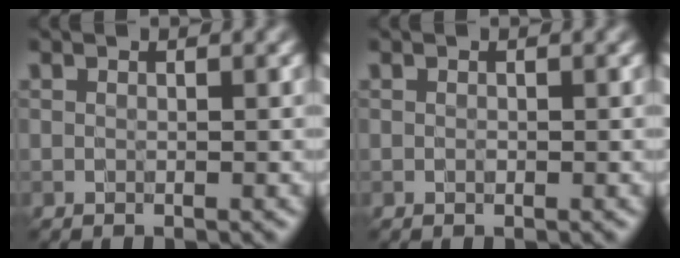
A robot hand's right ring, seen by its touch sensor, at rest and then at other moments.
{"total": 0.0}